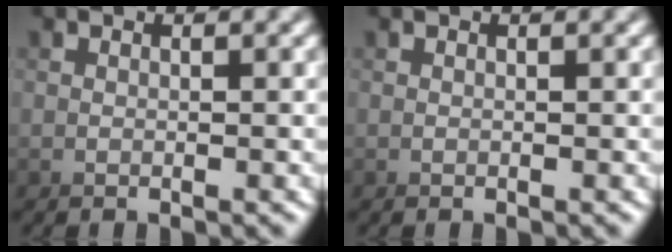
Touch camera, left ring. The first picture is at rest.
{"total": 0.0}